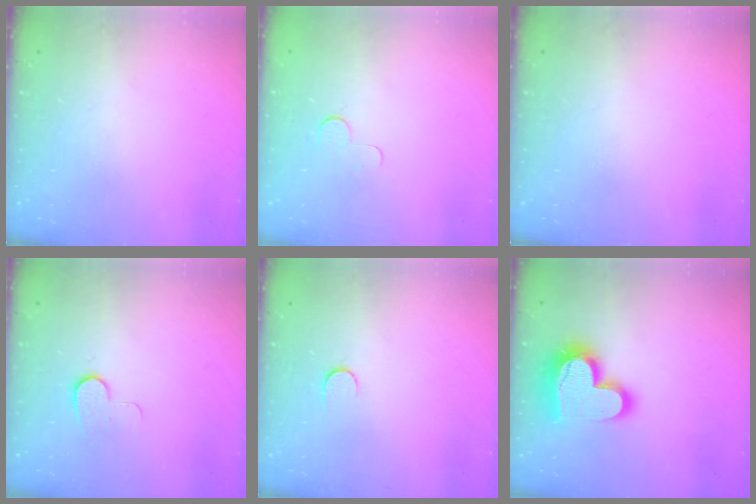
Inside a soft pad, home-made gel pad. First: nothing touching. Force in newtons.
{"total": 4.0, "press": 4.0, "slide": 0.4}
{"total": 0.0}
{"total": 7.0, "press": 7.0, "slide": 0.6}
{"total": 4.4, "press": 4.3, "slide": 0.7}
{"total": 18.8, "press": 18.7, "slide": 1.6}